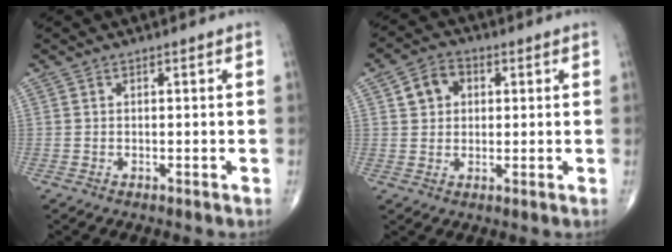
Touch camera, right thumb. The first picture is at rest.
{"total": 5.9, "force": [1.8, 4.7, 2.9], "torque": [-0.030, 0.006, 0.025]}